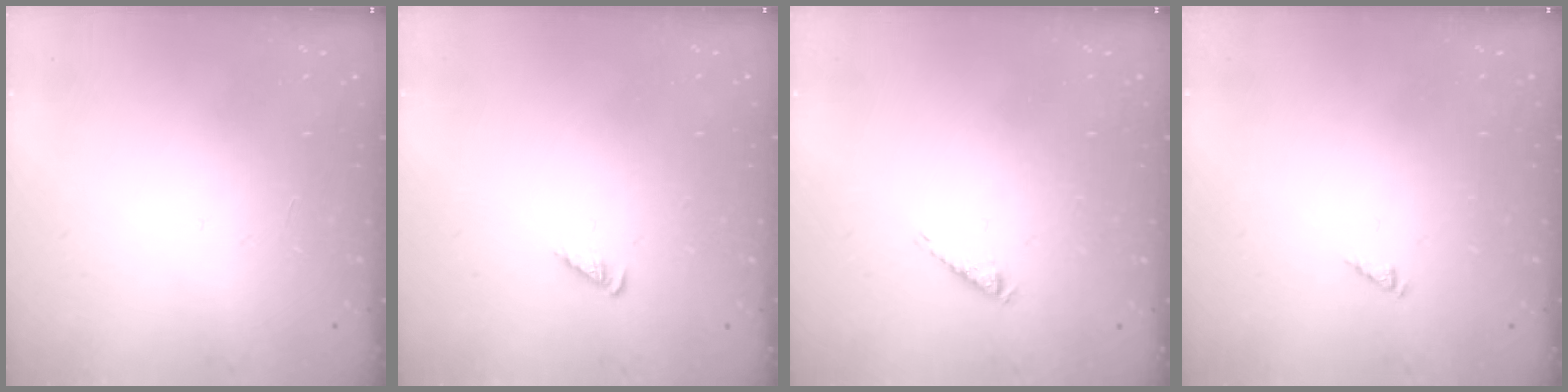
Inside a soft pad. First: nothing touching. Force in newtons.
{"total": 2.4, "press": 2.4, "slide": 0.5}
{"total": 2.9, "press": 2.9, "slide": 0.6}
{"total": 0.0}